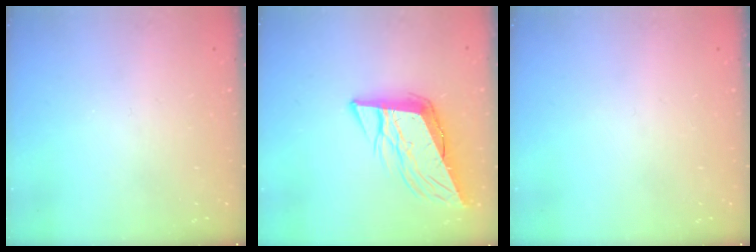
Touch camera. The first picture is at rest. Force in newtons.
{"total": 11.8, "press": 11.2, "slide": 3.6}
{"total": 0.0}